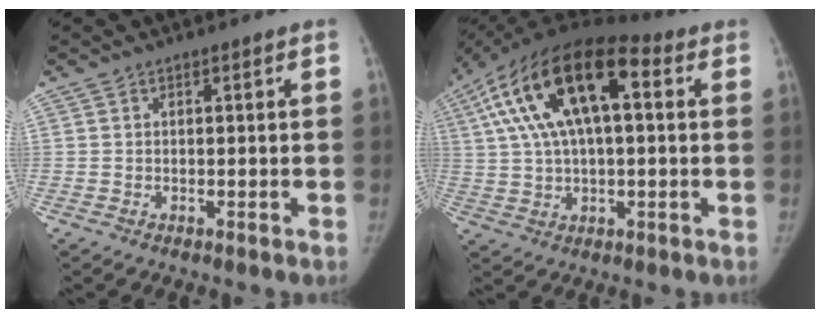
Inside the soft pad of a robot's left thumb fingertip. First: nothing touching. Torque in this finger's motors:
{"motor_torque": [2.53, 2.48, 2.77, 0.00, 0.88]}